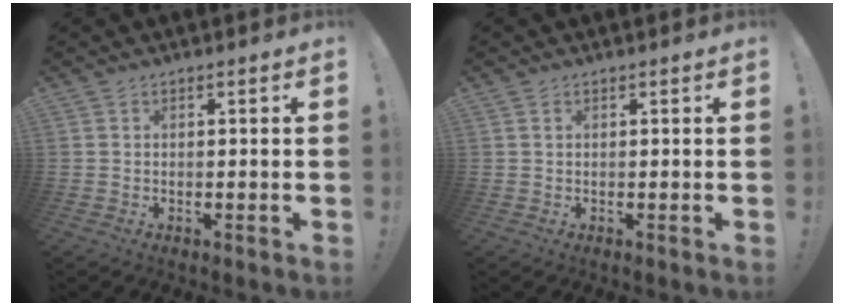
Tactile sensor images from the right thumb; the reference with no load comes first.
{"total": 0.7, "force": [0.4, 0.5, 0.2], "torque": [0.003, -0.002, 0.007]}